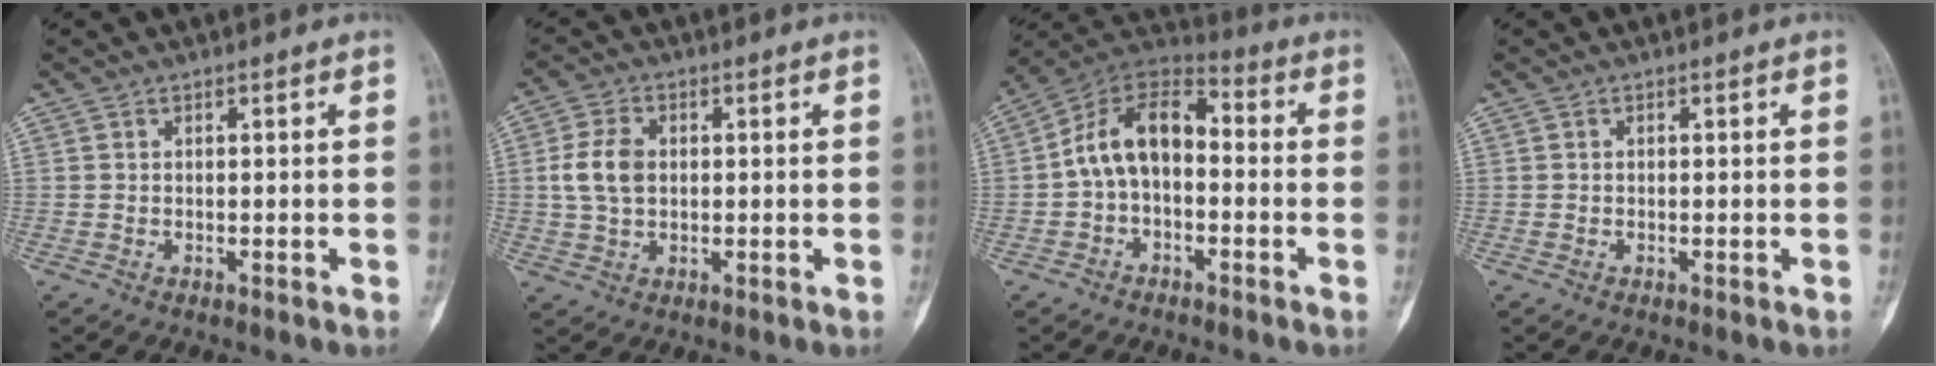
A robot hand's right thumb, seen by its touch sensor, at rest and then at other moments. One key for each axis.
{"total": 6.7, "fx": 0.6, "fy": 4.6, "fz": 4.9, "tx": -0.096, "ty": 0.007, "tz": 0.011}
{"total": 12.2, "fx": -0.8, "fy": 7.7, "fz": 9.4, "tx": -0.147, "ty": 0.046, "tz": -0.031}
{"total": 0.0}